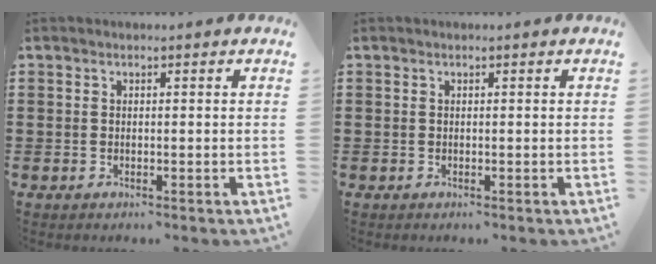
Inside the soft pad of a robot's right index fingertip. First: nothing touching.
{"total": 0.0}